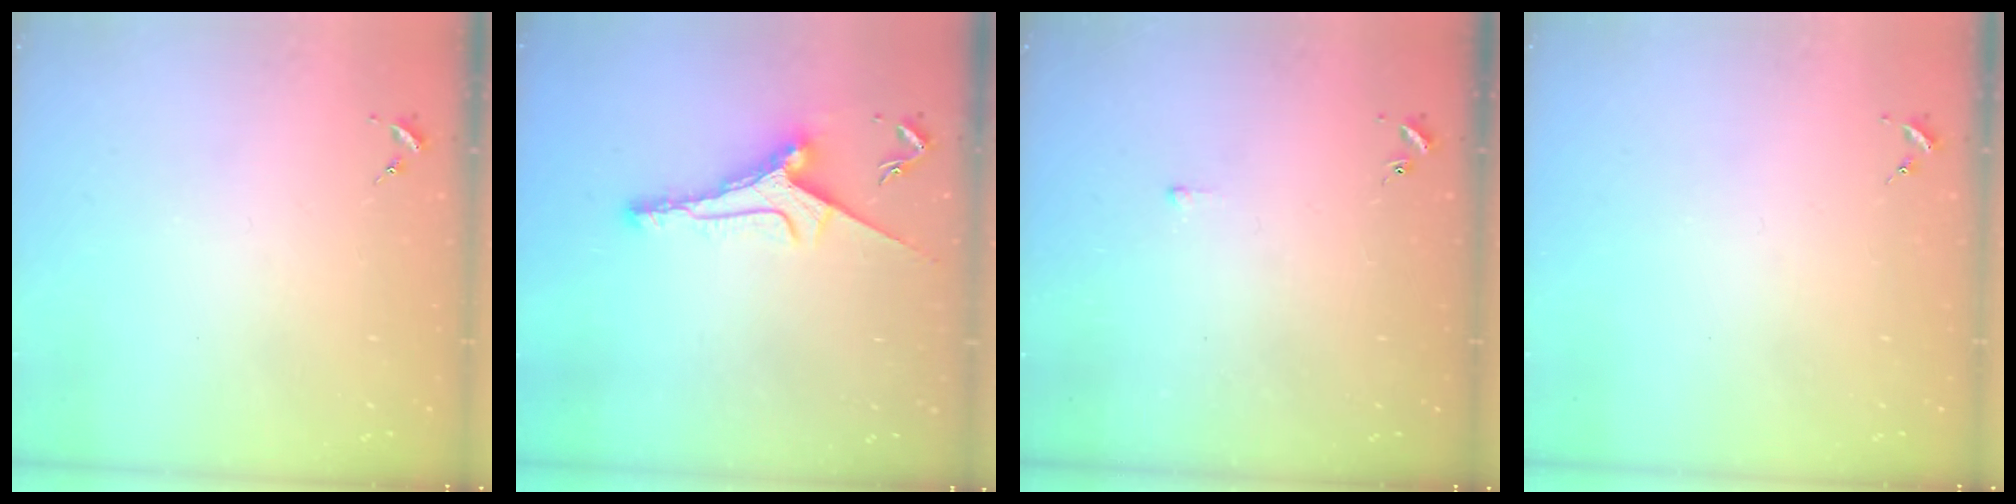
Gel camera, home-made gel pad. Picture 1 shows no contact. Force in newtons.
{"total": 9.0, "press": 9.0, "slide": 0.3}
{"total": 1.8, "press": 1.8, "slide": 0.3}
{"total": 0.0}